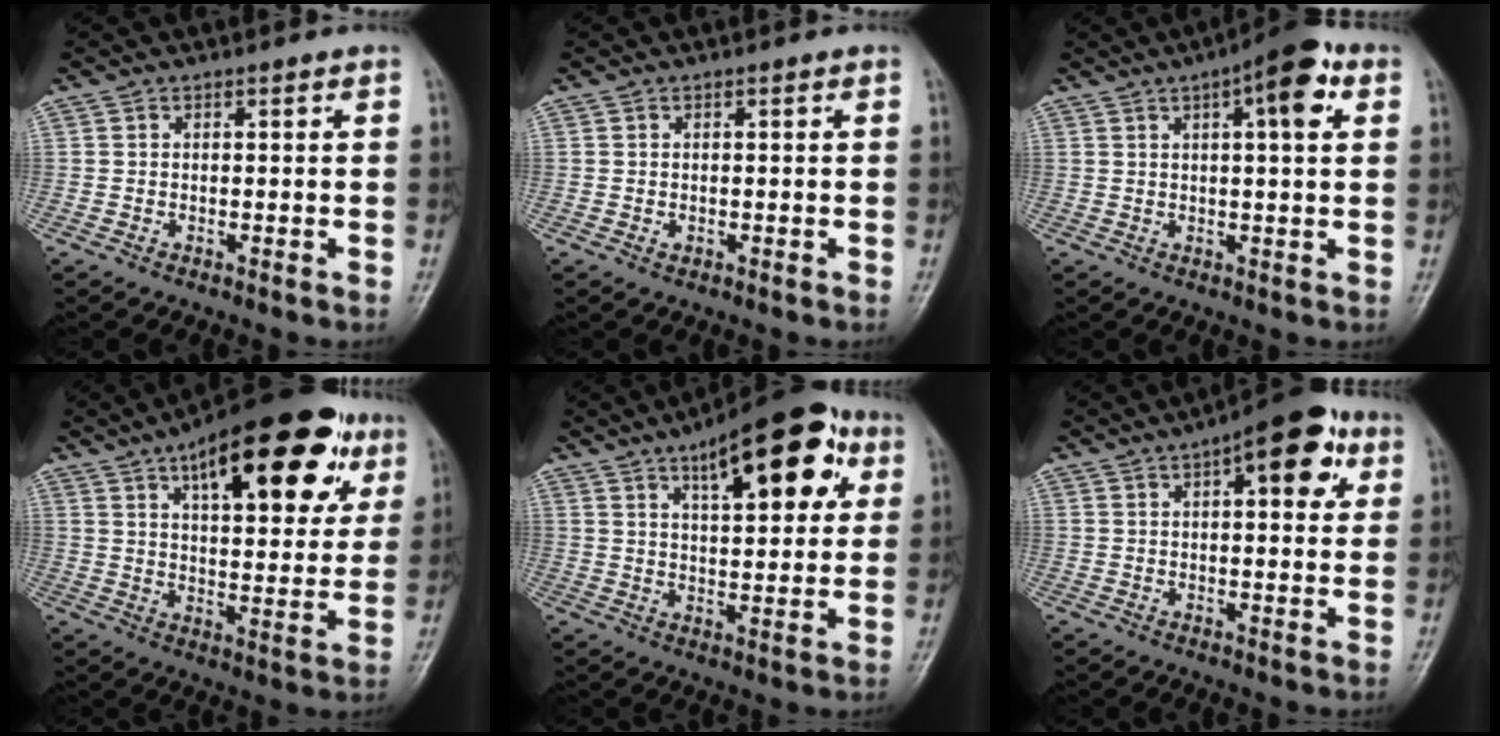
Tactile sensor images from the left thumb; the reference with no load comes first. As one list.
[{"total": 1.0, "force": [-0.1, 0.7, 0.6], "torque": [-0.005, 0.001, -0.001]}, {"total": 9.4, "force": [3.7, 2.8, 8.1], "torque": [-0.106, 0.006, 0.046]}, {"total": 24.7, "force": [11.9, 10.1, 19.1], "torque": [-0.244, -0.013, 0.172]}, {"total": 18.0, "force": [8.0, 7.1, 14.4], "torque": [-0.163, -0.010, 0.110]}, {"total": 12.2, "force": [5.1, 5.0, 10.0], "torque": [-0.100, 0.003, 0.058]}]